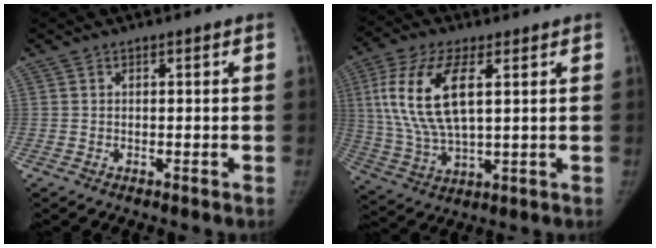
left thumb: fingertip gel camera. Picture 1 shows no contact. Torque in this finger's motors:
{"motor_torque": [0.30, 0.33, 0.59, -0.34, 0.43]}